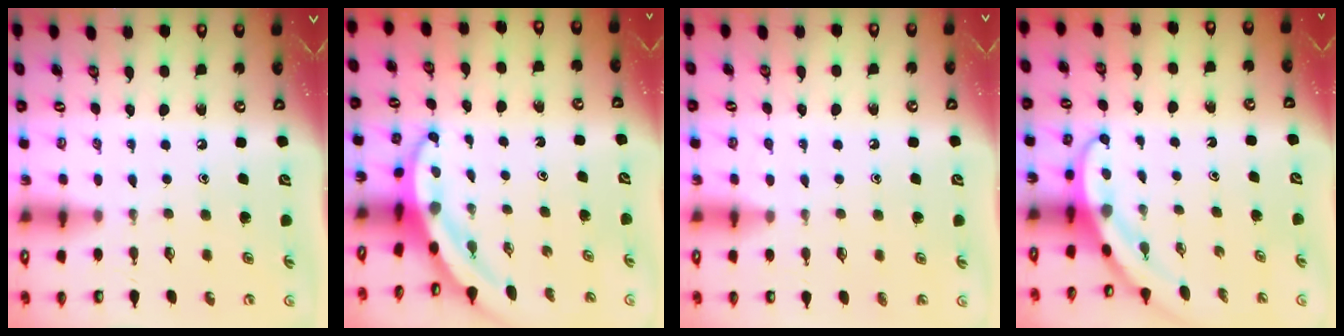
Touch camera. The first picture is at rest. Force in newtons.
{"total": 3.8, "press": 3.7, "slide": 0.4}
{"total": 2.6, "press": 2.6, "slide": 0.3}
{"total": 3.5, "press": 3.5, "slide": 0.3}